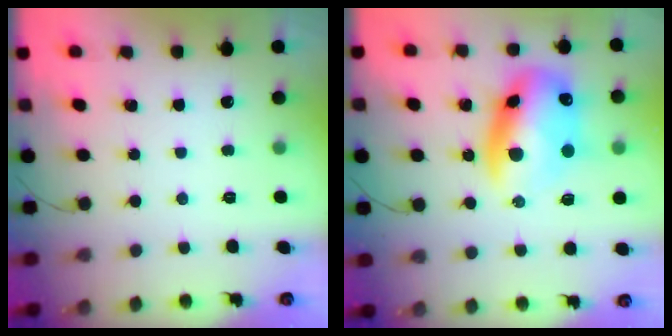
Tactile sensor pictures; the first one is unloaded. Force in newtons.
{"total": 15.5, "press": 15.1, "slide": 3.5}